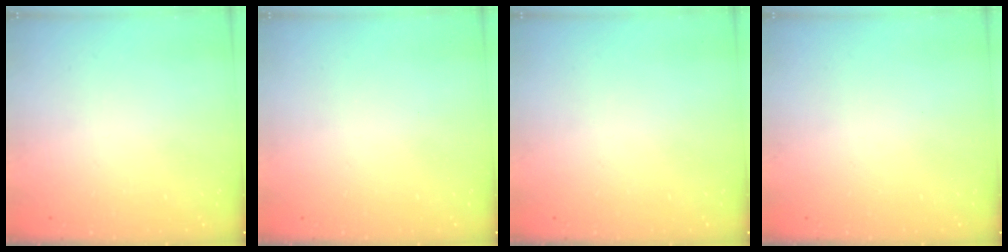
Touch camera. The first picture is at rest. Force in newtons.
{"total": 0.0}
{"total": 0.0}
{"total": 0.0}